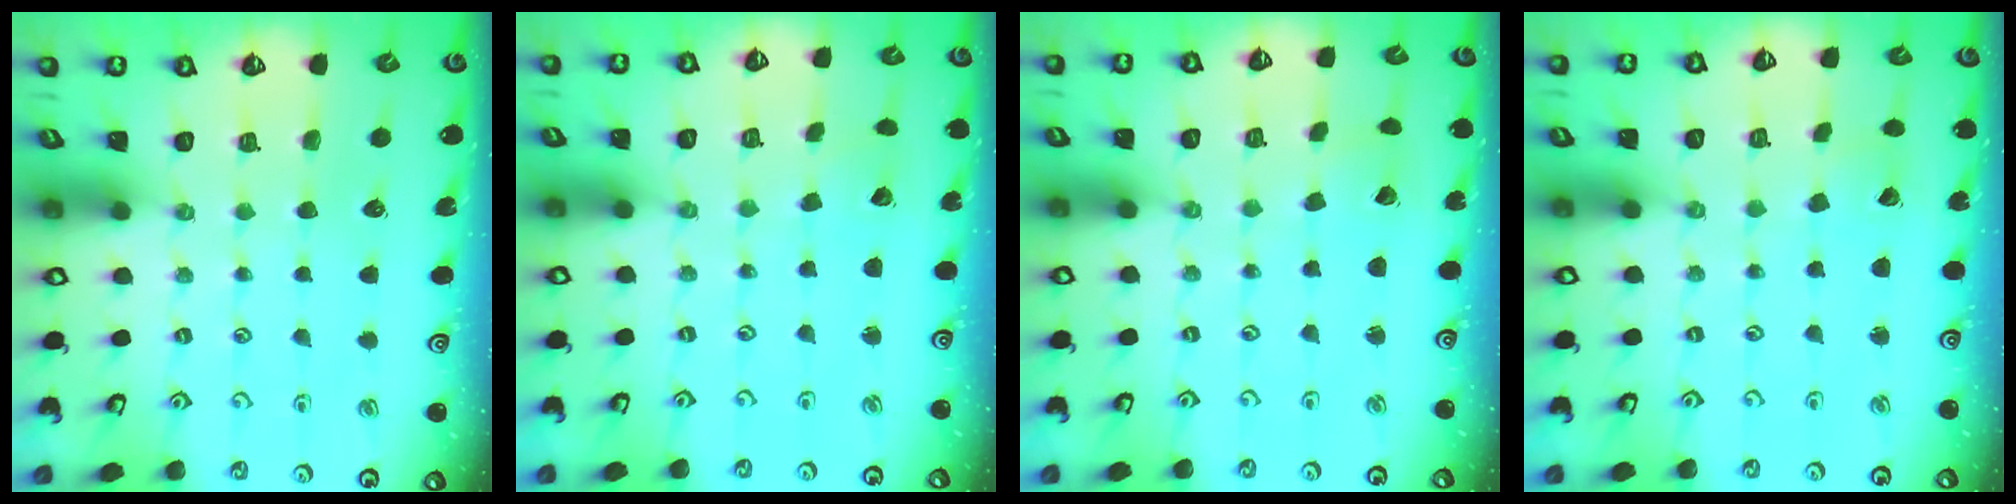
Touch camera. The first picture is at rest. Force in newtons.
{"total": 2.5, "press": 2.5, "slide": 0.3}
{"total": 2.3, "press": 2.3, "slide": 0.2}
{"total": 2.4, "press": 2.4, "slide": 0.2}